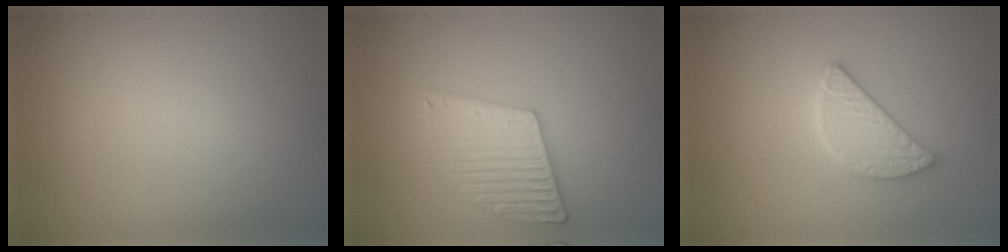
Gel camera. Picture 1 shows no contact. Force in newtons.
{"total": 3.2, "press": 3.1, "slide": 0.8}
{"total": 3.2, "press": 3.0, "slide": 1.2}